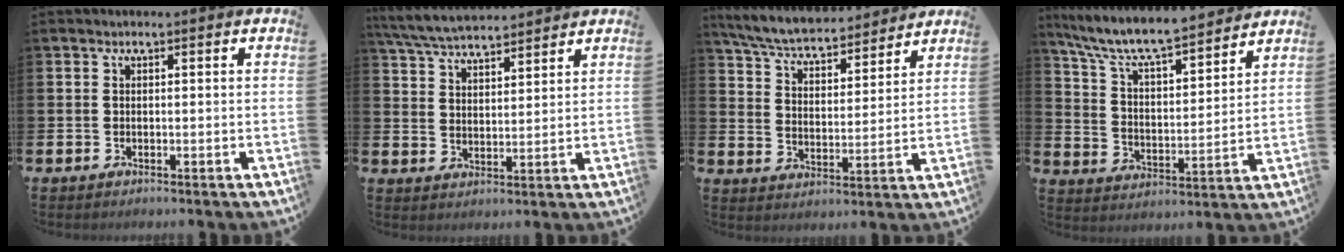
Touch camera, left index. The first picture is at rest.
{"total": 6.0, "force": [5.8, 0.7, 1.0], "torque": [-0.042, -0.029, 0.106]}
{"total": 6.3, "force": [6.0, 1.1, 1.5], "torque": [-0.059, -0.047, 0.102]}
{"total": 8.5, "force": [8.0, 1.2, 2.7], "torque": [-0.089, -0.059, 0.136]}